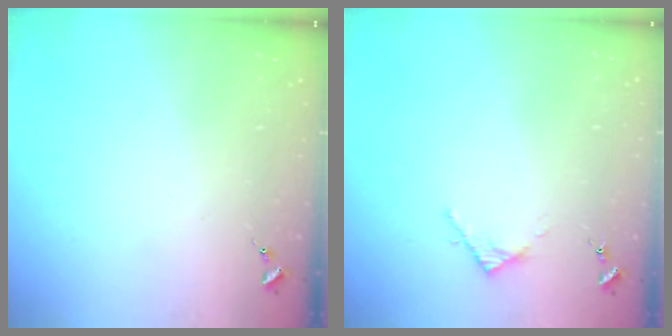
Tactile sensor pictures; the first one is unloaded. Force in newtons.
{"total": 3.1, "press": 3.1, "slide": 0.4}